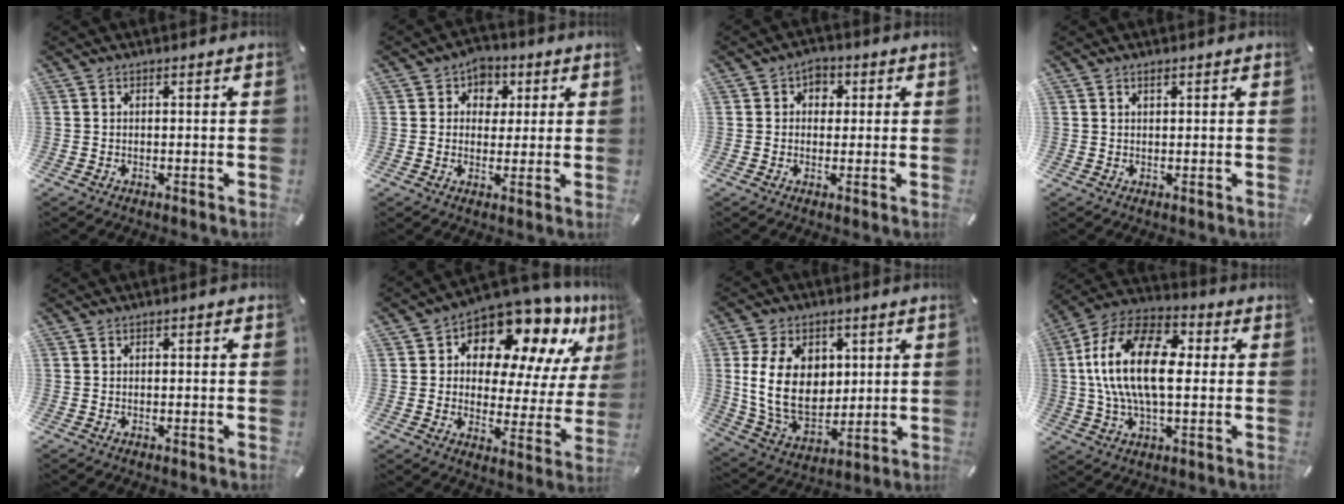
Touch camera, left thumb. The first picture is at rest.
{"total": 5.6, "force": [1.1, 5.1, 1.9], "torque": [-0.021, -0.004, 0.012]}
{"total": 3.8, "force": [0.7, 3.3, 1.9], "torque": [-0.009, -0.002, 0.004]}
{"total": 0.9, "force": [0.5, 0.3, 0.6], "torque": [-0.011, 0.002, 0.009]}
{"total": 0.6, "force": [0.0, 0.3, 0.5], "torque": [-0.008, 0.002, -0.002]}
{"total": 14.2, "force": [10.2, 7.3, 6.6], "torque": [-0.109, -0.090, 0.173]}
{"total": 15.6, "force": [2.7, 11.5, 10.2], "torque": [-0.216, 0.001, 0.047]}
{"total": 19.3, "force": [1.3, 10.9, 15.8], "torque": [-0.329, 0.006, 0.016]}